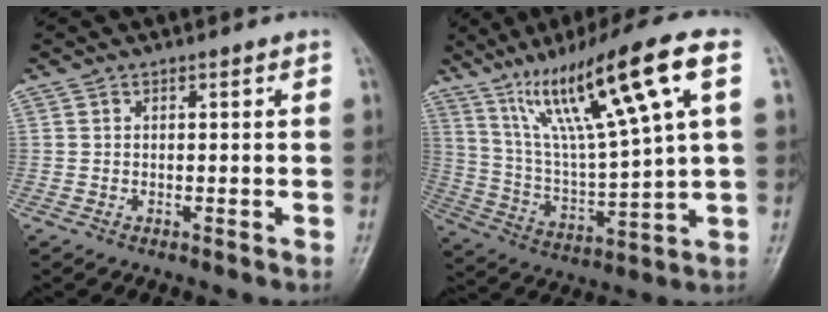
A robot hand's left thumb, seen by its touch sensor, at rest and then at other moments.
{"total": 20.9, "force": [9.5, 2.9, 18.5], "torque": [-0.314, -0.015, 0.173]}